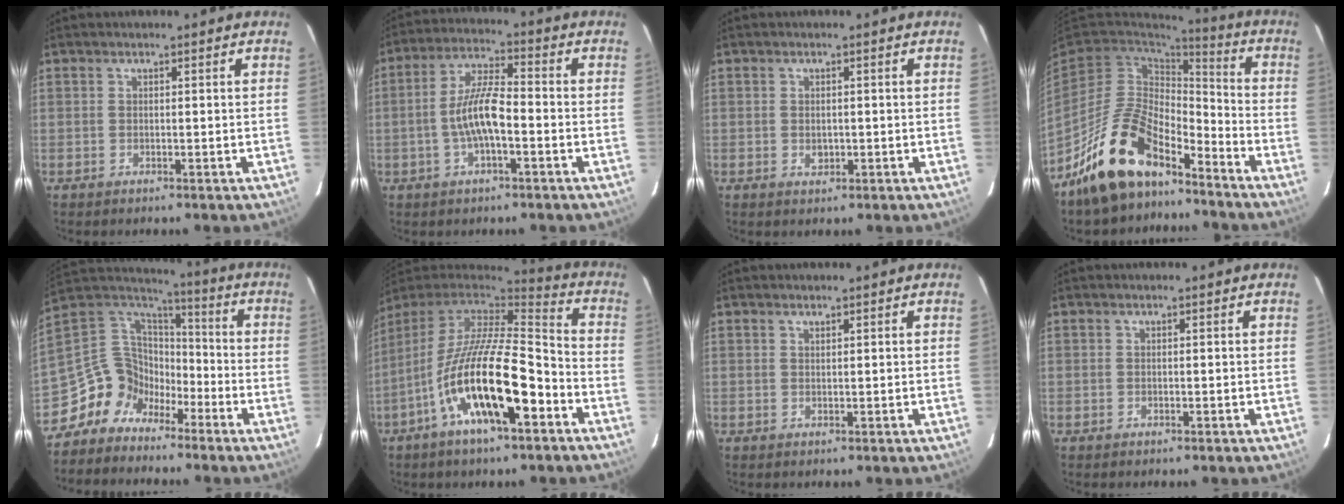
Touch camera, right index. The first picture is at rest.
{"total": 8.5, "force": [-2.3, 2.2, 7.9], "torque": [-0.161, 0.011, -0.043]}
{"total": 1.7, "force": [-0.3, 1.4, 1.0], "torque": [-0.014, 0.002, -0.003]}
{"total": 16.2, "force": [-11.9, 6.9, 8.5], "torque": [-0.179, 0.010, -0.210]}
{"total": 11.9, "force": [-8.4, 8.0, 2.9], "torque": [-0.077, 0.038, -0.166]}
{"total": 19.9, "force": [-8.6, 5.8, 17.0], "torque": [-0.306, -0.020, -0.158]}
{"total": 0.6, "force": [0.5, 0.1, 0.2], "torque": [-0.003, 0.001, 0.010]}
{"total": 0.0}